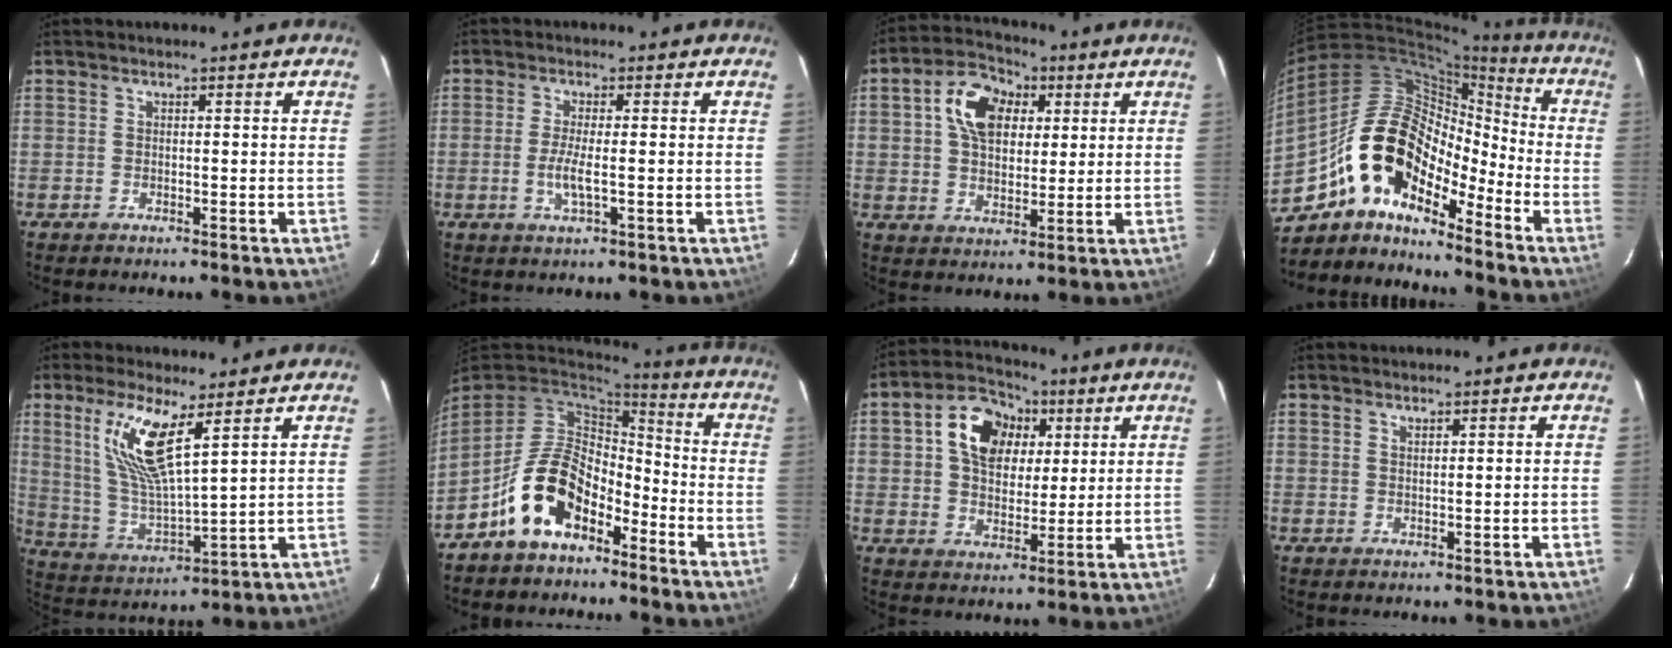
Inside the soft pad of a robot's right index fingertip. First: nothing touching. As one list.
[{"total": 3.8, "force": [-0.9, 0.4, 3.7], "torque": [-0.077, -0.005, -0.019]}, {"total": 11.4, "force": [3.5, 7.7, 7.6], "torque": [-0.142, 0.037, 0.058]}, {"total": 15.7, "force": [-11.2, 7.0, 8.5], "torque": [-0.141, 0.009, -0.220]}, {"total": 12.4, "force": [6.7, 2.5, 10.1], "torque": [-0.208, -0.001, 0.142]}, {"total": 13.6, "force": [-7.7, 7.6, 8.2], "torque": [-0.170, 0.014, -0.135]}, {"total": 11.7, "force": [3.8, 8.4, 7.2], "torque": [-0.150, 0.036, 0.065]}, {"total": 0.8, "force": [0.7, 0.3, 0.3], "torque": [-0.005, 0.001, 0.013]}]